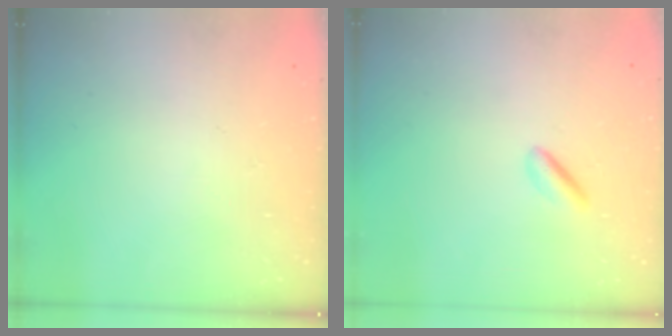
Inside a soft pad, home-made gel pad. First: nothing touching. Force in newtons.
{"total": 2.0, "press": 1.9, "slide": 0.7}